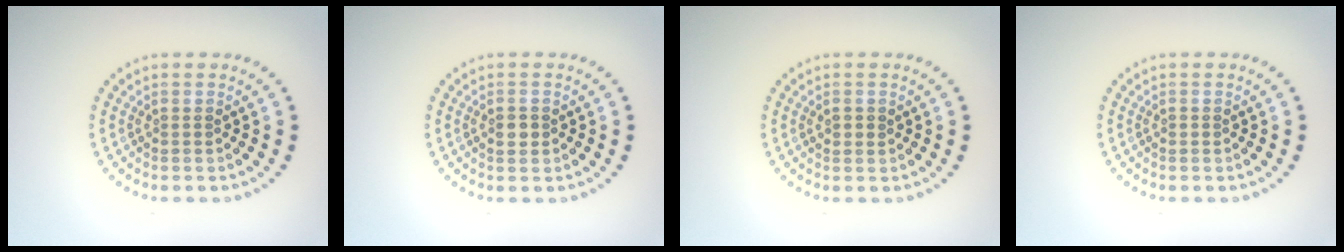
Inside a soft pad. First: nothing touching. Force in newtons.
{"total": 1.6, "press": 1.6, "slide": 0.3}
{"total": 1.0, "press": 1.0, "slide": 0.3}
{"total": 0.5, "press": 0.5, "slide": 0.1}